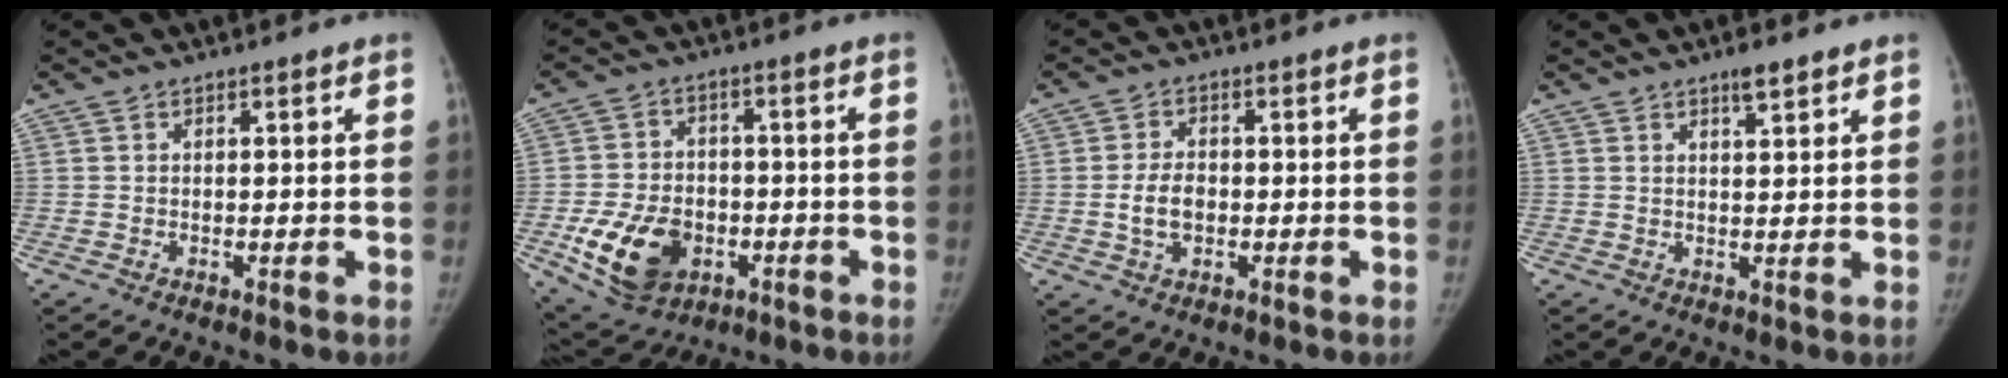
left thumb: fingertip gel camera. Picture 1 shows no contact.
{"total": 13.5, "force": [-4.7, 9.6, 8.3], "torque": [-0.126, 0.012, -0.067]}
{"total": 4.9, "force": [-0.8, 3.3, 3.6], "torque": [-0.062, 0.009, -0.013]}
{"total": 3.3, "force": [2.4, 0.9, 2.2], "torque": [-0.023, -0.014, 0.036]}